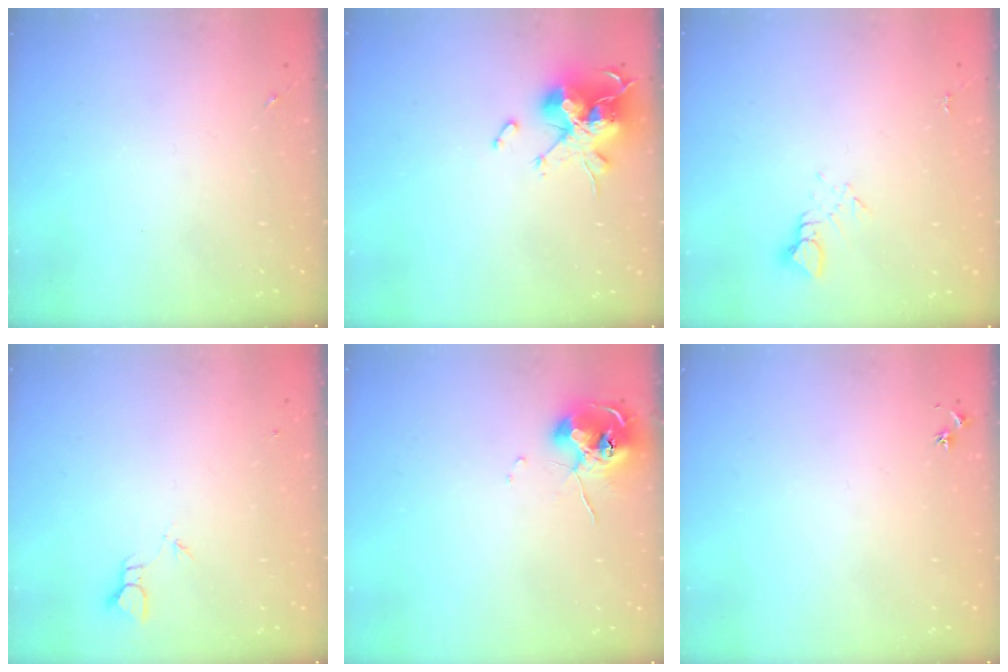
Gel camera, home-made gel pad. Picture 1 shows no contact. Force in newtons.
{"total": 15.3, "press": 15.1, "slide": 2.4}
{"total": 3.9, "press": 3.9, "slide": 0.3}
{"total": 1.9, "press": 1.9, "slide": 0.1}
{"total": 10.1, "press": 10.0, "slide": 0.9}
{"total": 2.9, "press": 2.8, "slide": 0.3}